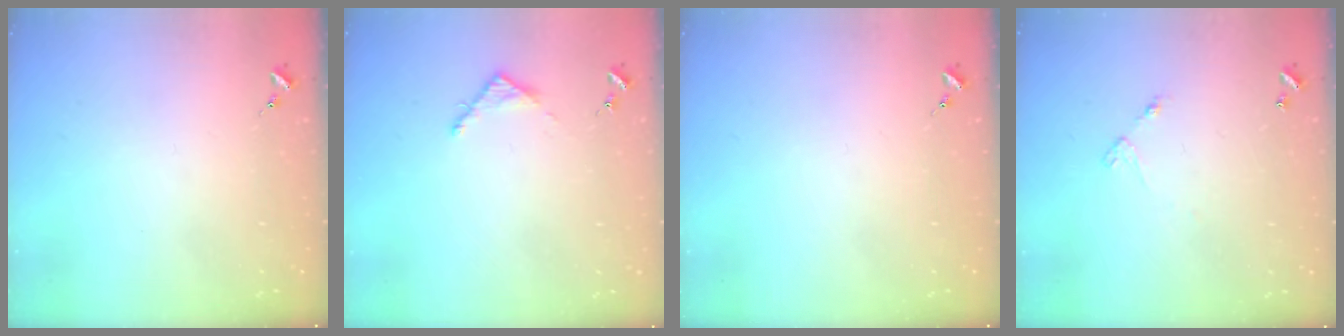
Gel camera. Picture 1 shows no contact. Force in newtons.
{"total": 3.5, "press": 3.5, "slide": 0.3}
{"total": 0.0}
{"total": 4.9, "press": 4.8, "slide": 0.3}